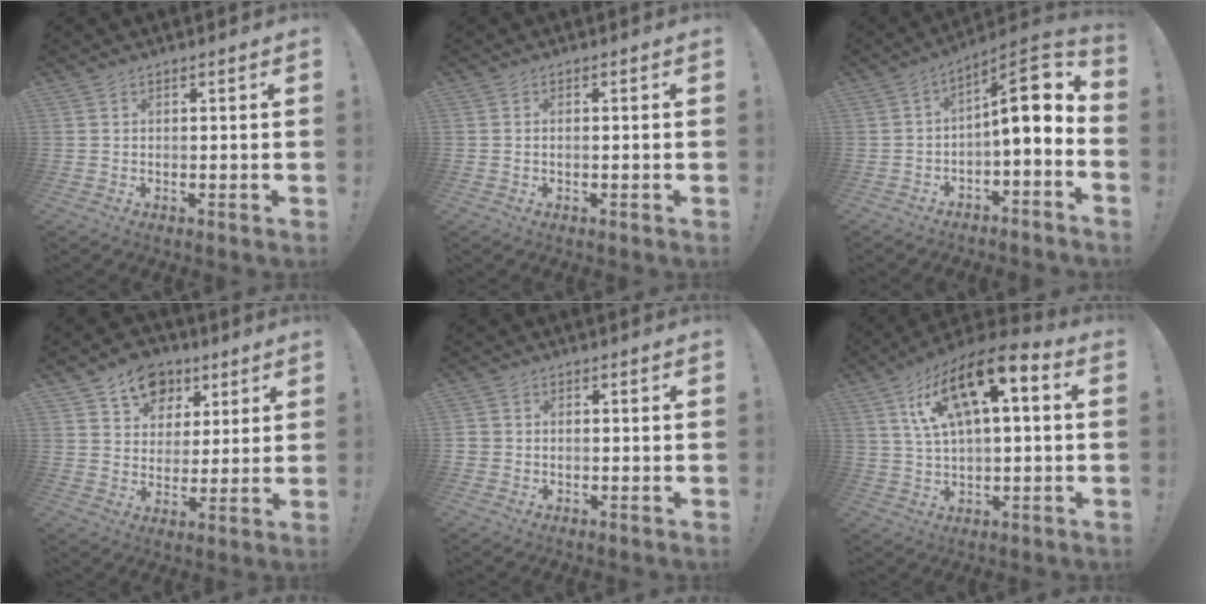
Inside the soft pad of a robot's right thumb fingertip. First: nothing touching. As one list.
[{"total": 0.6, "force": [-0.3, 0.1, 0.5], "torque": [-0.011, 0.001, -0.006]}, {"total": 10.7, "force": [1.2, 3.4, 10.1], "torque": [-0.136, -0.017, 0.014]}, {"total": 11.7, "force": [6.3, 9.1, 3.8], "torque": [-0.048, -0.037, 0.122]}, {"total": 2.3, "force": [-0.8, 2.0, 0.8], "torque": [-0.013, 0.007, -0.015]}, {"total": 15.5, "force": [6.7, 5.3, 12.9], "torque": [-0.221, -0.034, 0.112]}]